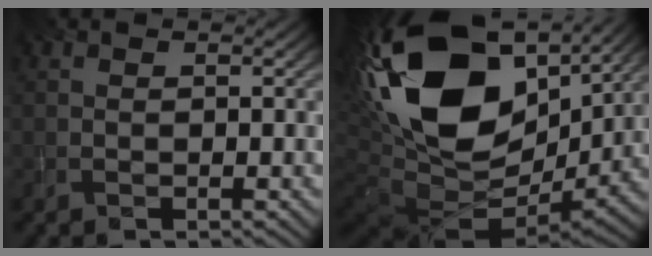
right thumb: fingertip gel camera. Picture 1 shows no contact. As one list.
[{"total": 21.5, "force": [7.0, 14.0, 14.7], "torque": [-0.326, 0.014, 0.136]}]